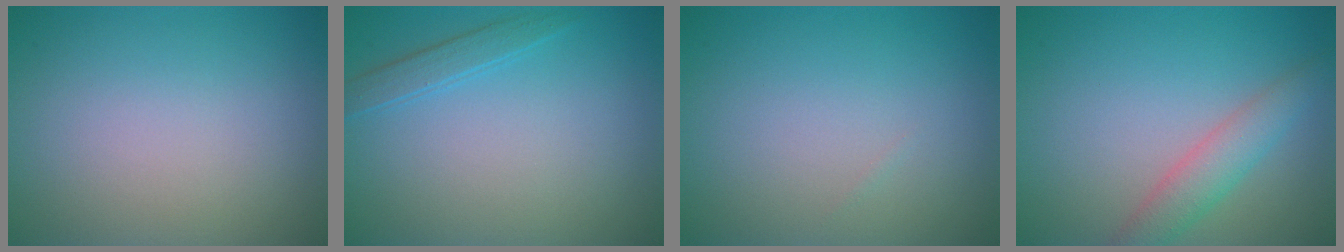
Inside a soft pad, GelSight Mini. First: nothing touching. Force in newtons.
{"total": 1.6, "press": 1.6, "slide": 0.1}
{"total": 0.0}
{"total": 2.9, "press": 2.9, "slide": 0.1}